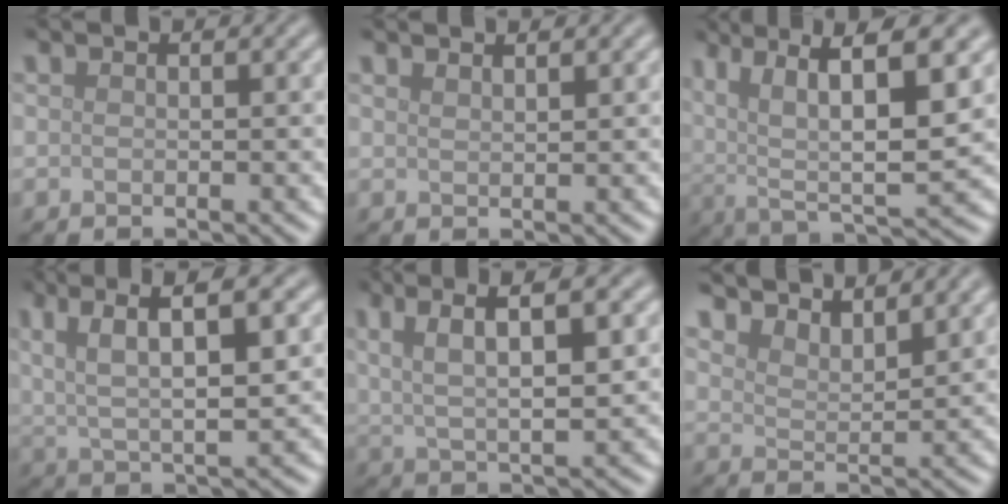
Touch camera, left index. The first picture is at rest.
{"total": 1.2, "force": [1.1, 0.2, 0.4], "torque": [0.000, 0.001, 0.013]}
{"total": 11.9, "force": [4.7, 3.7, 10.3], "torque": [-0.186, 0.006, 0.082]}
{"total": 8.2, "force": [3.4, 2.5, 7.1], "torque": [-0.133, 0.009, 0.061]}
{"total": 7.0, "force": [2.9, 1.9, 6.2], "torque": [-0.110, 0.006, 0.054]}
{"total": 6.1, "force": [5.6, 1.4, 1.9], "torque": [-0.037, -0.003, 0.088]}